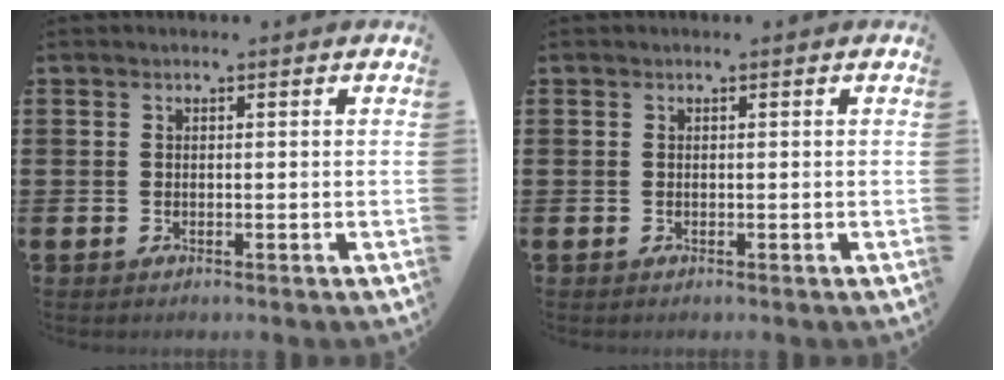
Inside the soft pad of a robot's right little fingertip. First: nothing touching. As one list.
[{"total": 0.0}]